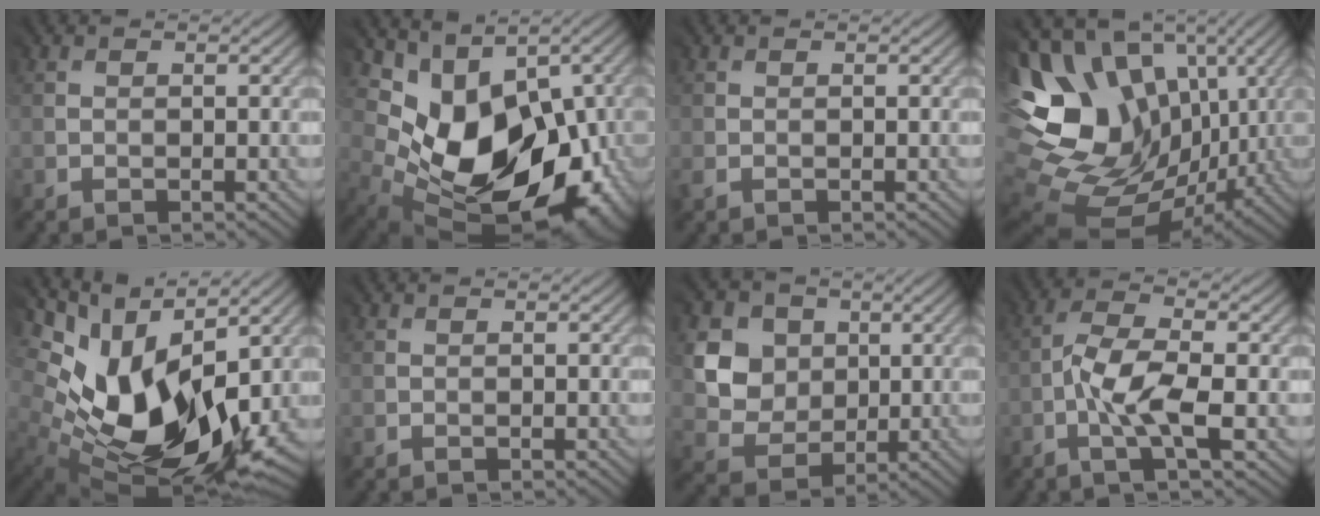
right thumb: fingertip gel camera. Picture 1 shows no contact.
{"total": 13.8, "force": [0.9, 9.8, 9.6], "torque": [-0.128, -0.019, 0.046]}
{"total": 0.0}
{"total": 18.0, "force": [1.9, 14.8, 10.1], "torque": [-0.243, -0.025, 0.075]}
{"total": 15.4, "force": [1.2, 9.9, 11.7], "torque": [-0.230, -0.022, 0.034]}
{"total": 0.0}
{"total": 6.3, "force": [2.2, 5.8, 1.2], "torque": [-0.042, -0.003, 0.030]}
{"total": 7.3, "force": [-1.8, 2.4, 6.6], "torque": [-0.125, 0.009, -0.038]}